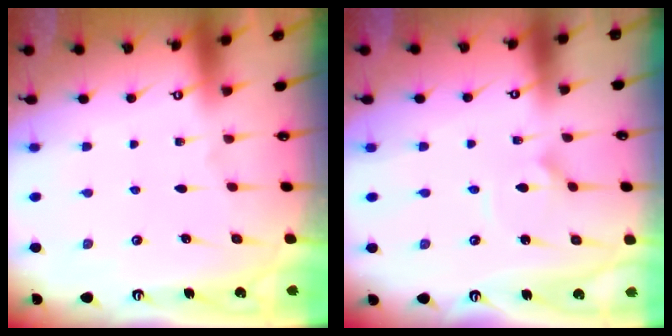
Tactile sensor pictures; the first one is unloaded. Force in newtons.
{"total": 3.1, "press": 3.0, "slide": 0.3}